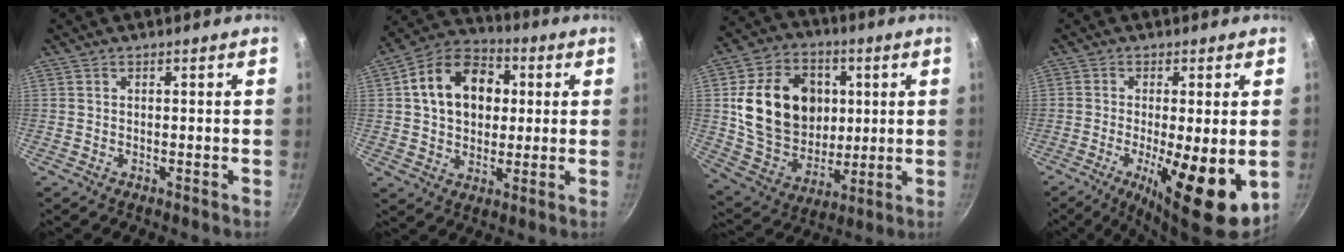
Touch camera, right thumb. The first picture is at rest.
{"total": 15.8, "force": [3.0, 11.8, 10.1], "torque": [-0.136, 0.021, 0.035]}
{"total": 21.1, "force": [3.3, 16.8, 12.4], "torque": [-0.181, 0.003, 0.068]}
{"total": 14.2, "force": [-3.1, 3.8, 13.3], "torque": [-0.208, -0.013, -0.042]}